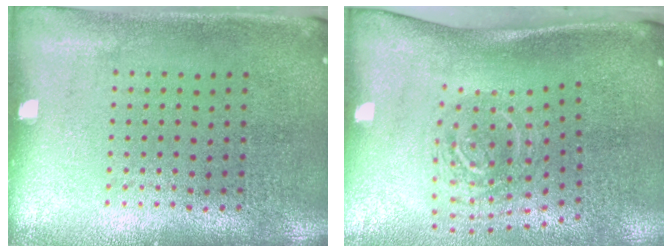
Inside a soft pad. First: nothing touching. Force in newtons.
{"total": 2.0, "press": 1.3, "slide": 1.5}